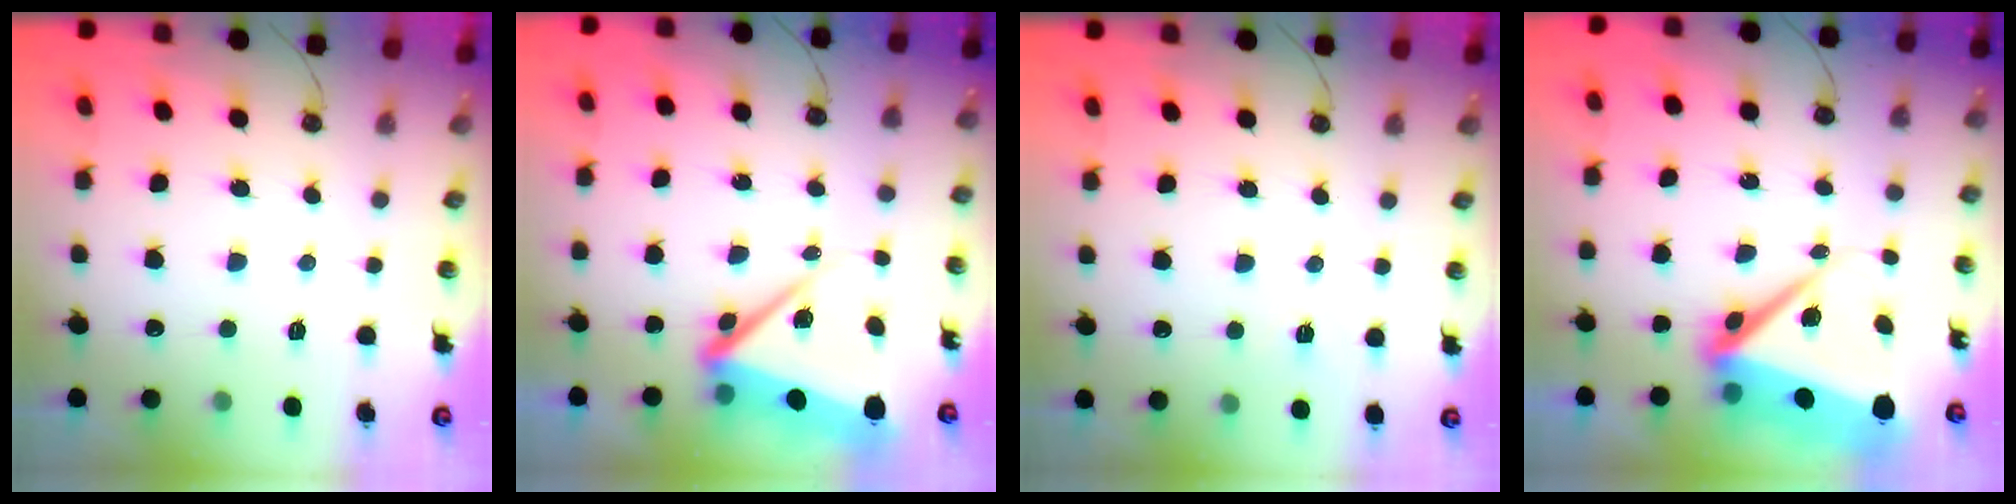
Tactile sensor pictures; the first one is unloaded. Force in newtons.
{"total": 10.0, "press": 9.9, "slide": 1.7}
{"total": 6.3, "press": 5.7, "slide": 2.8}
{"total": 11.9, "press": 11.8, "slide": 1.9}